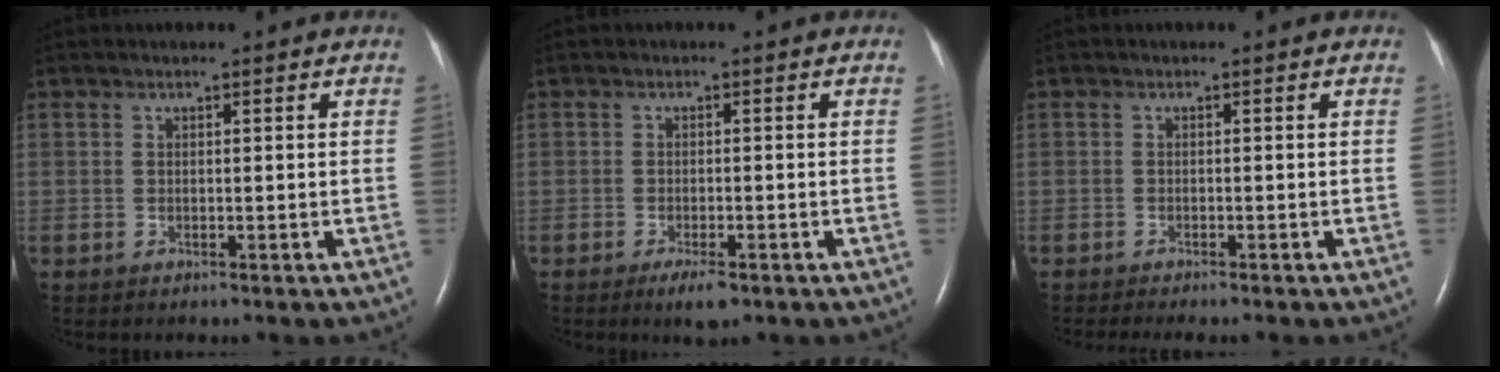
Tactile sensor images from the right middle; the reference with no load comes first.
{"total": 2.9, "force": [-1.8, 0.7, 2.1], "torque": [-0.042, -0.003, -0.025]}
{"total": 4.4, "force": [-3.9, 0.1, 2.0], "torque": [-0.027, -0.007, -0.055]}